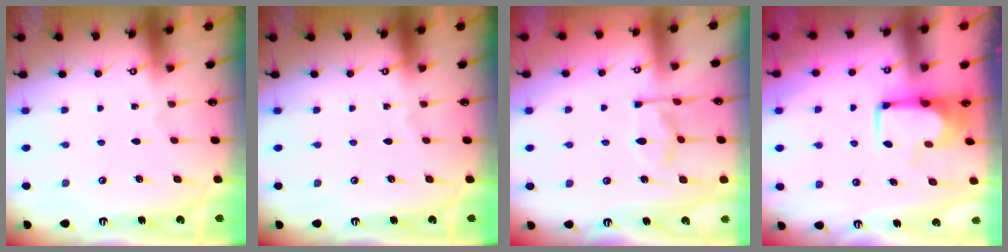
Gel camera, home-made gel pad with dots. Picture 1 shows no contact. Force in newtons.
{"total": 0.0}
{"total": 3.5, "press": 3.3, "slide": 1.0}
{"total": 1.9, "press": 1.9, "slide": 0.2}